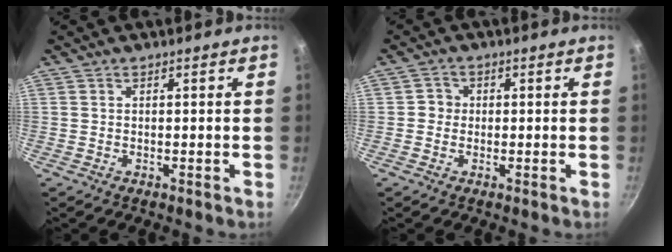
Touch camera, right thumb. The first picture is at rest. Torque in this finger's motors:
{"motor_torque": [-0.09, 0.33, 0.52, -0.42, 0.04]}